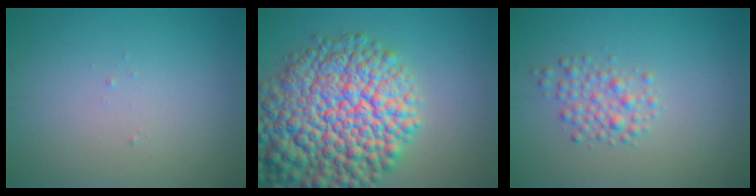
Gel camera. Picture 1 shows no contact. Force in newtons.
{"total": 14.0, "press": 14.0, "slide": 0.7}
{"total": 2.3, "press": 2.3, "slide": 0.1}